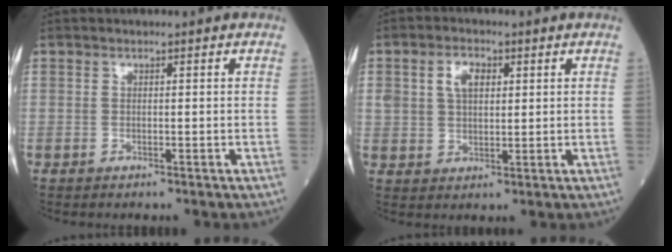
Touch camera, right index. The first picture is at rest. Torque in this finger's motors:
{"motor_torque": [0.18, 0.12, 0.09, 0.06]}